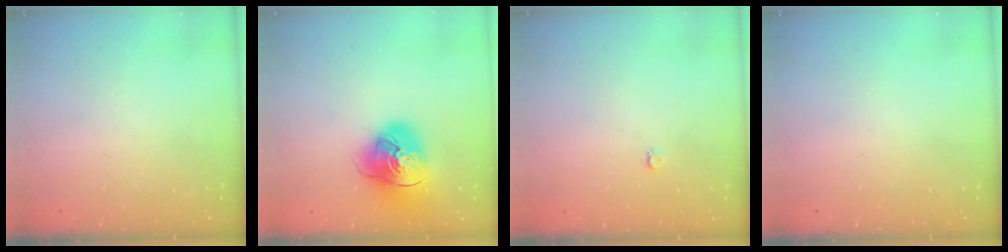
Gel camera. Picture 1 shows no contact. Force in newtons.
{"total": 16.2, "press": 16.0, "slide": 2.4}
{"total": 2.6, "press": 2.6, "slide": 0.3}
{"total": 0.0}